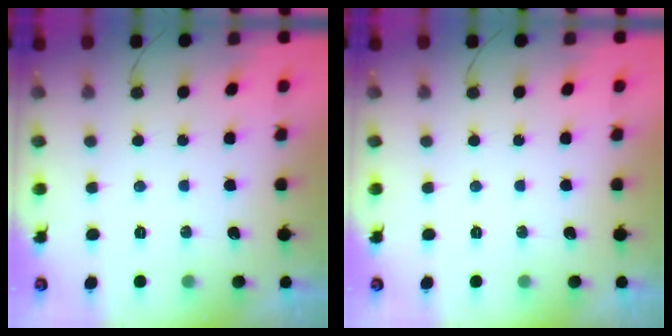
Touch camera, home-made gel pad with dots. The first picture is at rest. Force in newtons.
{"total": 0.0}